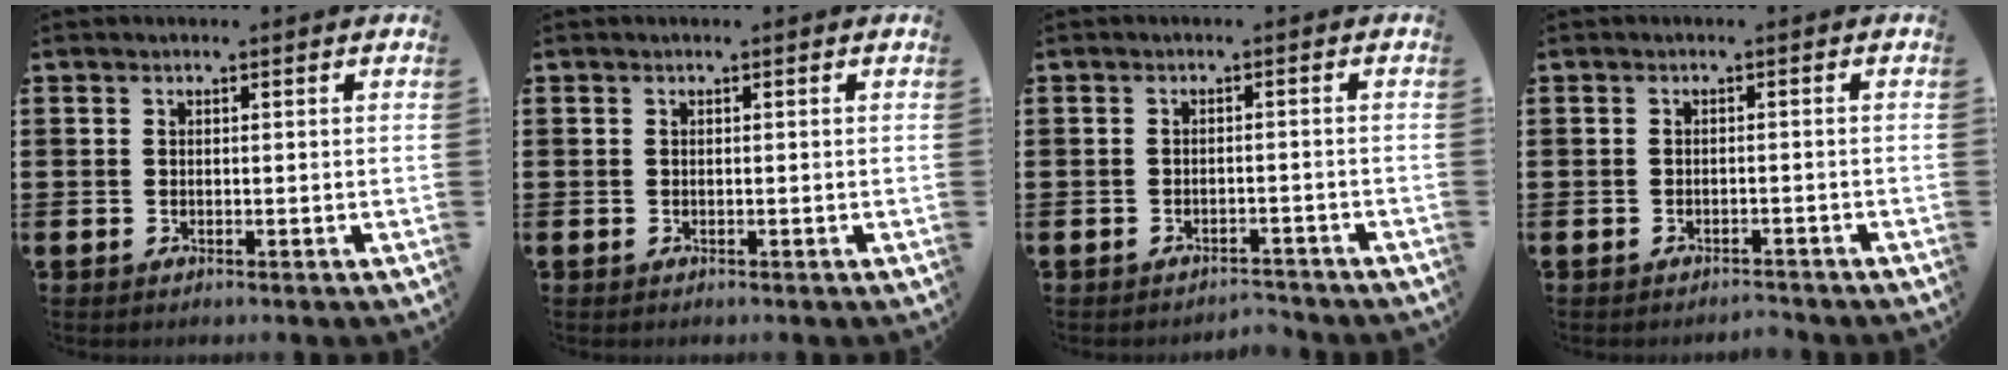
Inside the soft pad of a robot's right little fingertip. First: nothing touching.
{"total": 0.0}
{"total": 1.7, "force": [-1.7, 0.0, 0.0], "torque": [-0.005, 0.003, -0.036]}
{"total": 1.1, "force": [-1.1, 0.0, 0.0], "torque": [-0.003, 0.002, -0.023]}